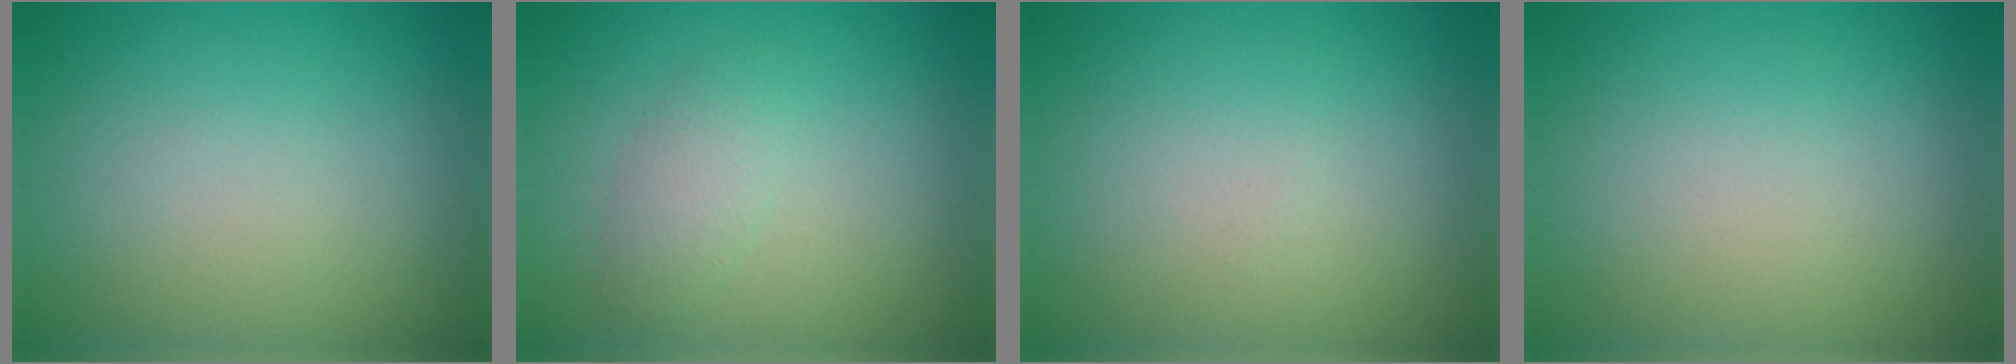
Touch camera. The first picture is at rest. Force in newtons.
{"total": 1.7, "press": 1.7, "slide": 0.0}
{"total": 0.0}
{"total": 0.0}